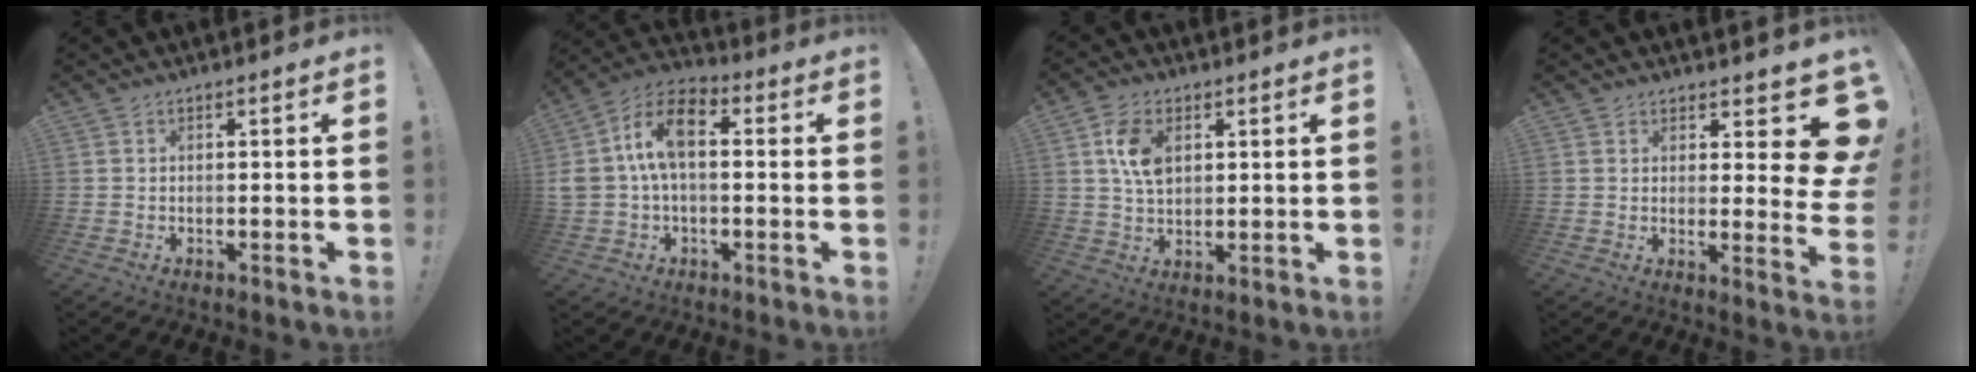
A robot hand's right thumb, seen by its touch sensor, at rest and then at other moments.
{"total": 13.3, "force": [1.8, 8.3, 10.3], "torque": [-0.184, 0.020, 0.035]}
{"total": 8.8, "force": [2.5, 5.9, 6.0], "torque": [-0.115, 0.002, 0.047]}
{"total": 7.9, "force": [4.4, 3.4, 5.7], "torque": [-0.049, -0.051, 0.081]}